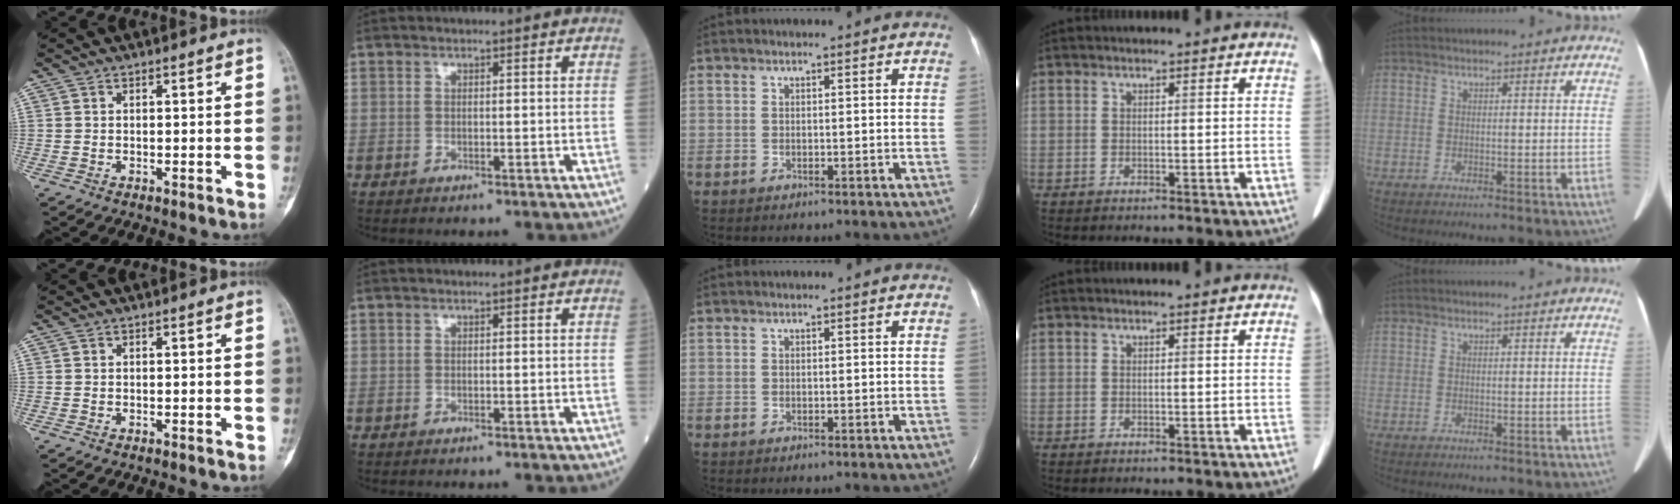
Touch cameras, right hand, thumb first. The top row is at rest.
{}